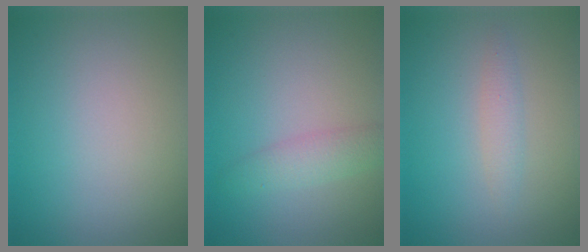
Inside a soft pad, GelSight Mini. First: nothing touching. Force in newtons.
{"total": 2.2, "press": 2.2, "slide": 0.0}
{"total": 1.3, "press": 1.3, "slide": 0.1}